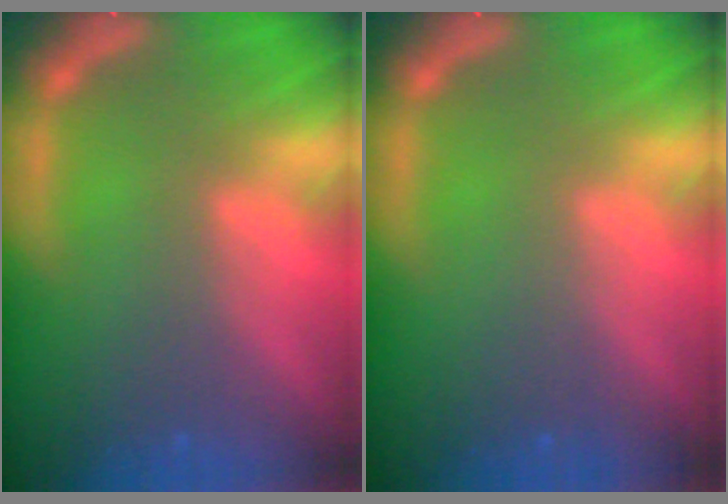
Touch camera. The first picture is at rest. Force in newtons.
{"total": 0.0}